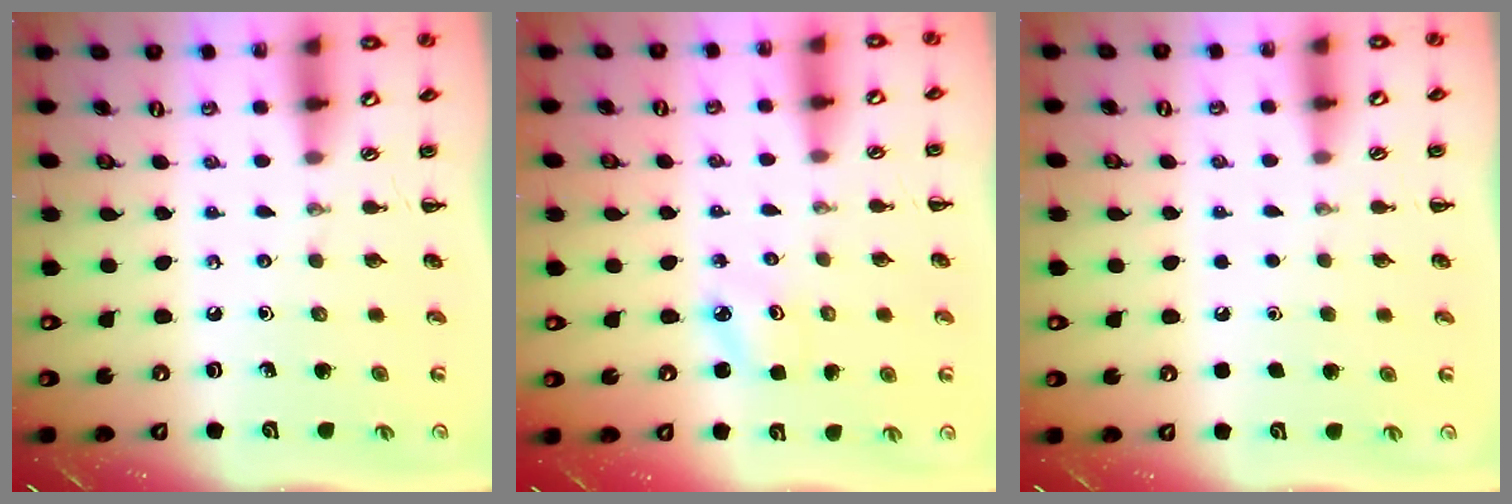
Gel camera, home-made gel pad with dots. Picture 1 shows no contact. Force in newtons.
{"total": 2.5, "press": 2.4, "slide": 0.6}
{"total": 1.8, "press": 1.8, "slide": 0.1}